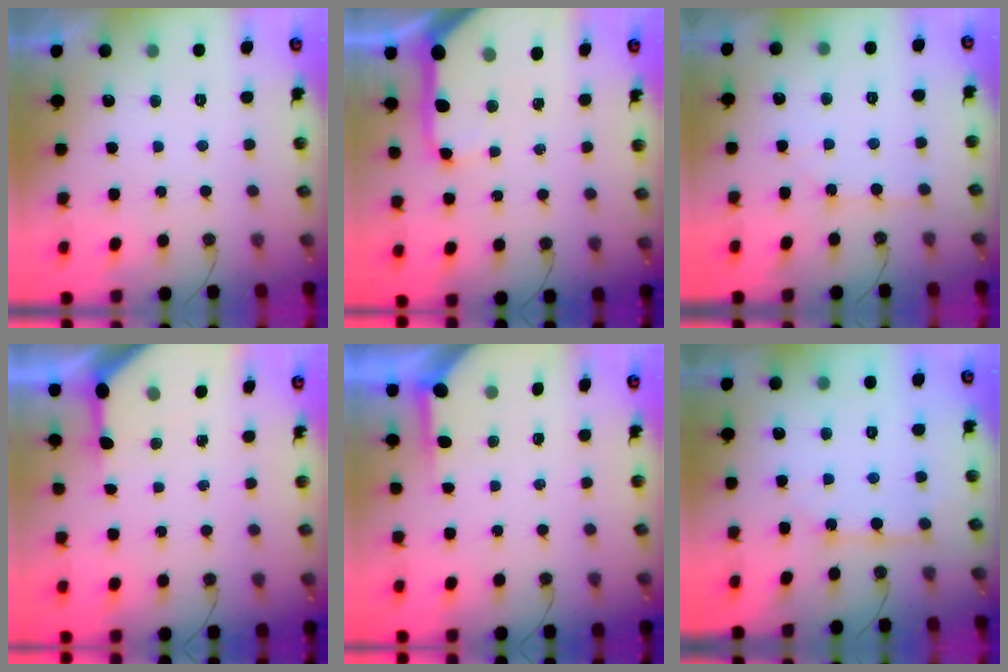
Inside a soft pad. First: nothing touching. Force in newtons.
{"total": 16.4, "press": 16.3, "slide": 1.9}
{"total": 2.0, "press": 2.0, "slide": 0.2}
{"total": 6.2, "press": 6.1, "slide": 0.7}
{"total": 3.6, "press": 3.5, "slide": 0.5}
{"total": 5.2, "press": 5.2, "slide": 0.5}